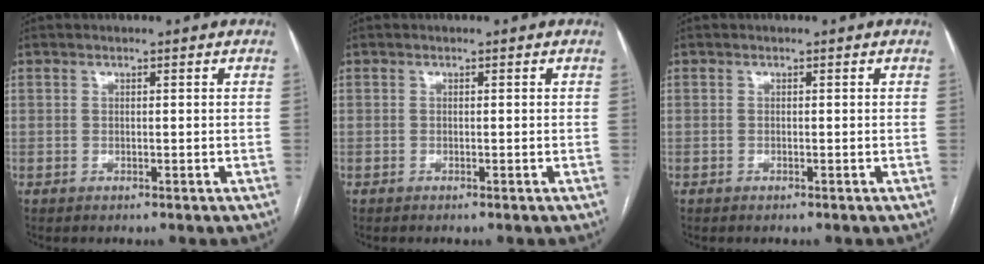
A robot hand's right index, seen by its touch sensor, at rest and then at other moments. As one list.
[{"total": 0.0}, {"total": 0.0}]